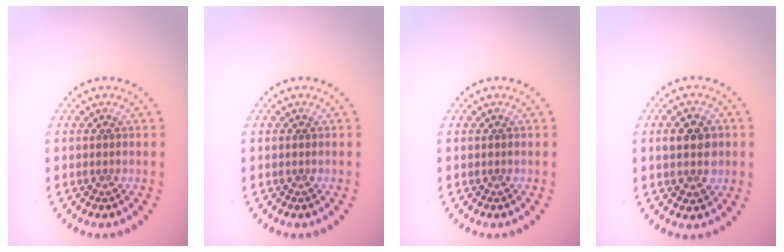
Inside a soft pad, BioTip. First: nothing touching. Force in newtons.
{"total": 0.0}
{"total": 0.0}
{"total": 3.3, "press": 3.3, "slide": 0.4}